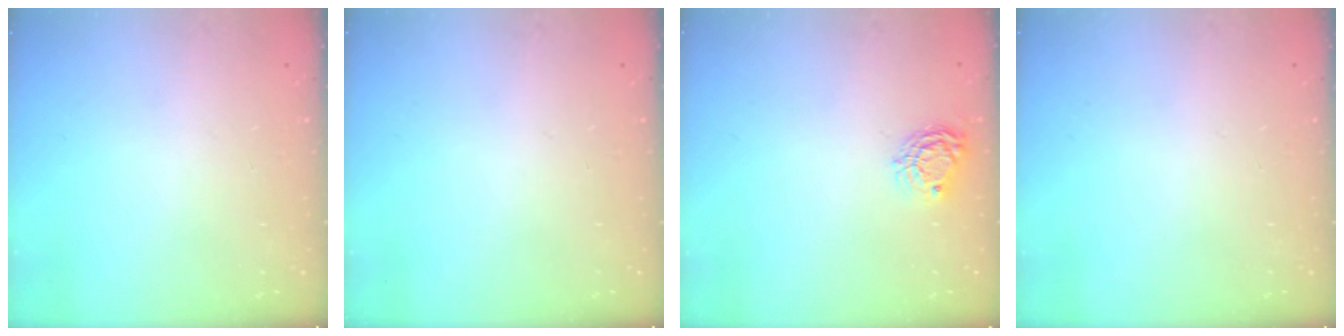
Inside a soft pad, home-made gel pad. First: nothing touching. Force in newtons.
{"total": 0.0}
{"total": 7.1, "press": 7.1, "slide": 0.2}
{"total": 0.0}